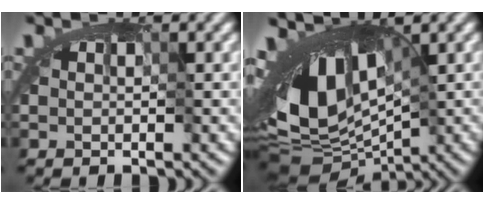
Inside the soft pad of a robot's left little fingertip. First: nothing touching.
{"total": 10.2, "force": [-1.2, 5.6, 8.5], "torque": [-0.147, -0.005, -0.020]}